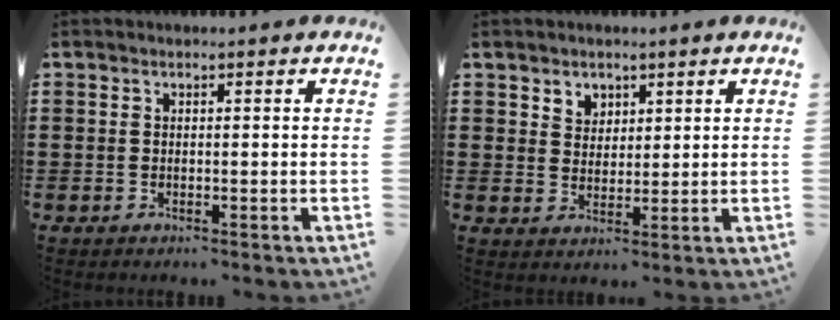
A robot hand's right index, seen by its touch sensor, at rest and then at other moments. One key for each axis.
{"total": 3.2, "fx": 2.2, "fy": 2.3, "fz": 0.1, "tx": -0.013, "ty": 0.007, "tz": 0.042}